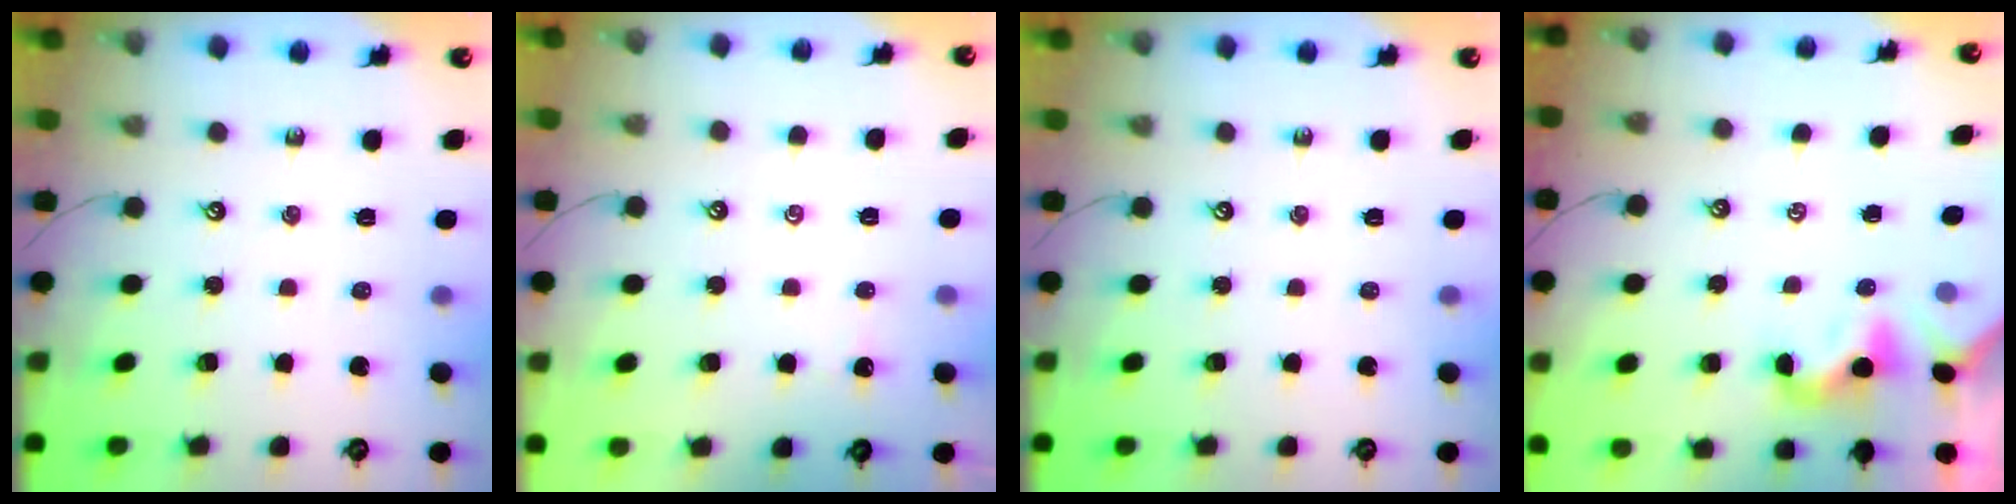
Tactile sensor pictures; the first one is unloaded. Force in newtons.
{"total": 3.6, "press": 3.6, "slide": 0.0}
{"total": 0.0}
{"total": 1.9, "press": 1.8, "slide": 0.5}